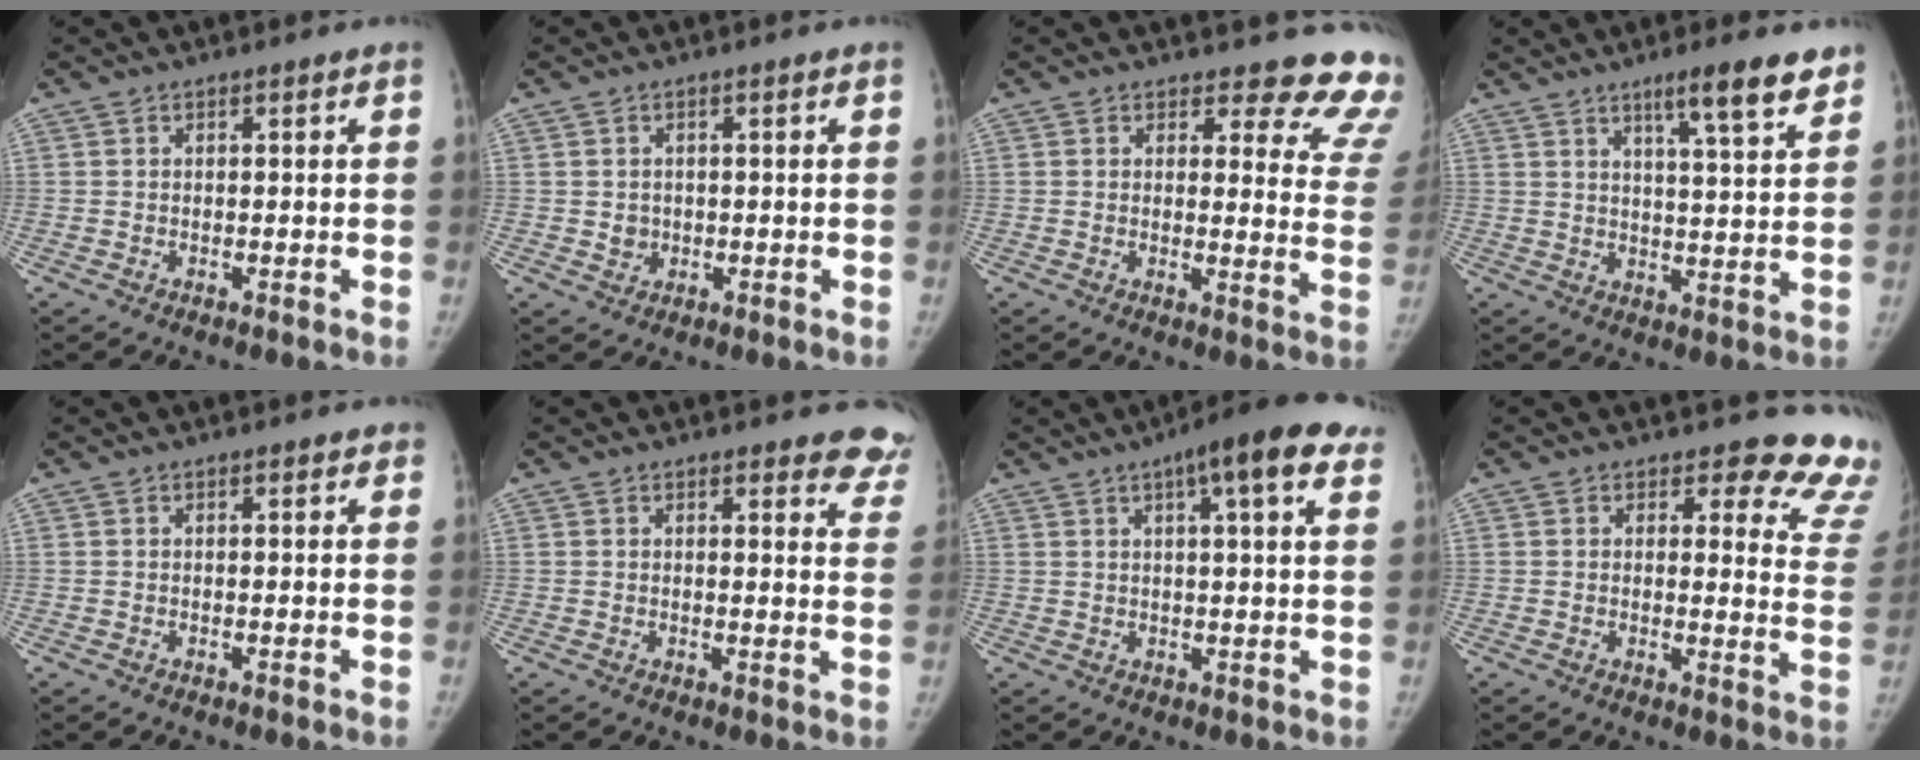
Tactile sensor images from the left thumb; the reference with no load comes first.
{"total": 2.2, "force": [-0.1, 2.1, 0.8], "torque": [-0.001, 0.002, 0.003]}
{"total": 14.5, "force": [13.6, 4.5, 2.6], "torque": [0.032, -0.128, 0.114]}
{"total": 9.6, "force": [6.5, 1.3, 6.9], "torque": [-0.087, -0.036, 0.095]}
{"total": 0.7, "force": [0.5, 0.4, 0.3], "torque": [-0.002, -0.002, 0.003]}
{"total": 9.4, "force": [8.2, 2.9, 3.5], "torque": [0.014, -0.038, 0.064]}
{"total": 13.6, "force": [7.7, 3.0, 10.8], "torque": [-0.129, 0.003, 0.097]}
{"total": 13.4, "force": [12.6, 4.1, 1.9], "torque": [0.038, -0.128, 0.098]}